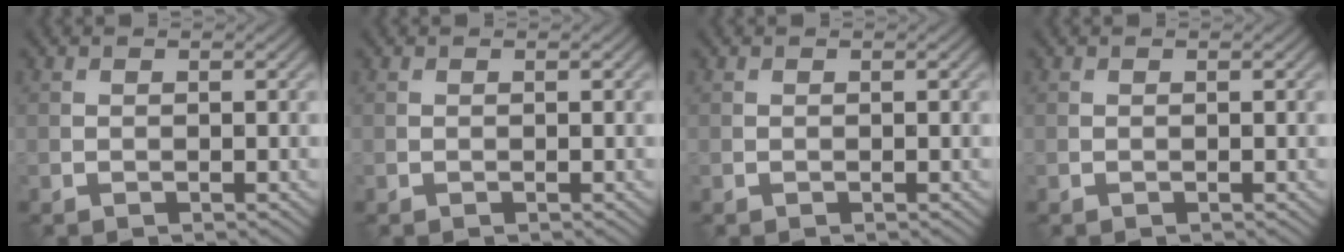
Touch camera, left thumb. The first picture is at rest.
{"total": 0.0}
{"total": 0.0}
{"total": 0.0}